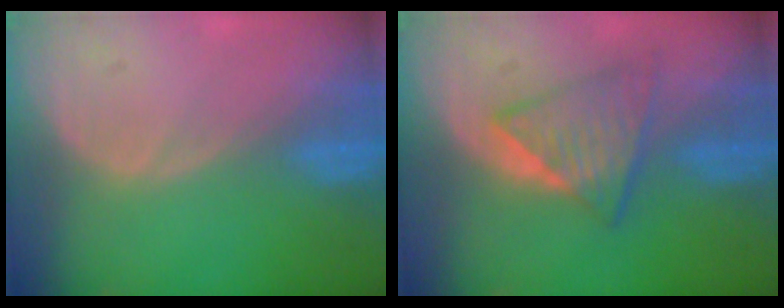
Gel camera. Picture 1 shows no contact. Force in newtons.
{"total": 5.9, "press": 5.8, "slide": 1.1}